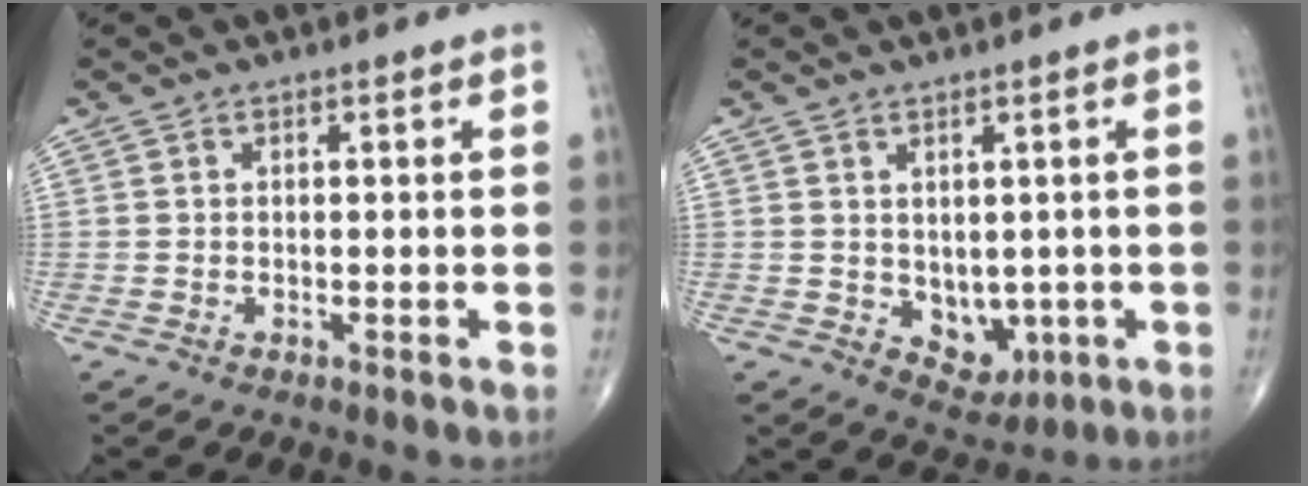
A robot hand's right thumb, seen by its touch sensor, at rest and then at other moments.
{"total": 5.7, "force": [-0.3, 4.3, 3.7], "torque": [-0.026, -0.012, 0.014]}